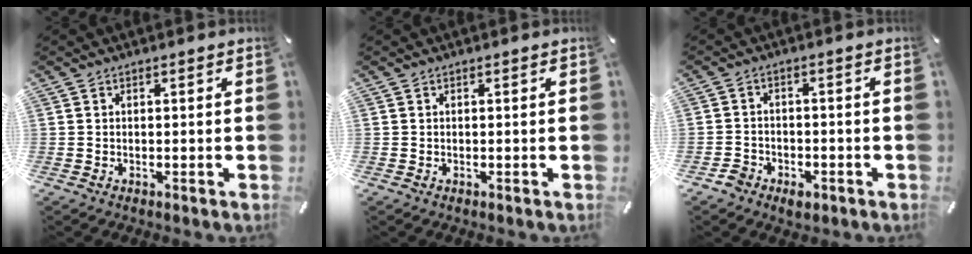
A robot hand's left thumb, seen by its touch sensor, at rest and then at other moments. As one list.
[{"total": 0.0}, {"total": 3.8, "force": [-2.4, 2.8, 1.0], "torque": [-0.021, 0.009, -0.047]}]